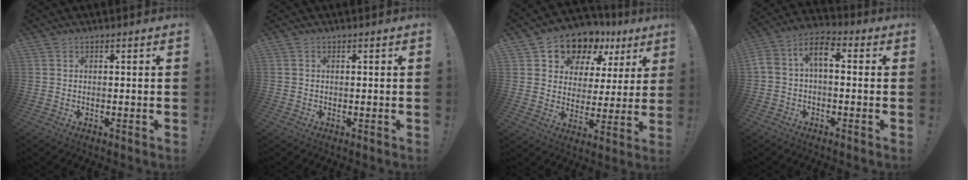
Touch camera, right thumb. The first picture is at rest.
{"total": 0.8, "force": [-0.4, 0.6, 0.0], "torque": [-0.004, 0.004, -0.007]}
{"total": 12.3, "force": [9.3, 7.1, 3.9], "torque": [-0.068, -0.075, 0.168]}
{"total": 7.5, "force": [0.3, 4.4, 6.0], "torque": [-0.113, 0.007, 0.008]}